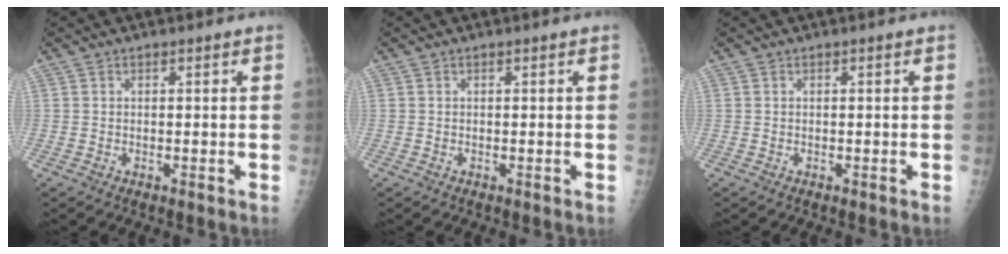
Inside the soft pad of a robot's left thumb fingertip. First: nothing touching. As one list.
[{"total": 0.0}, {"total": 0.0}]